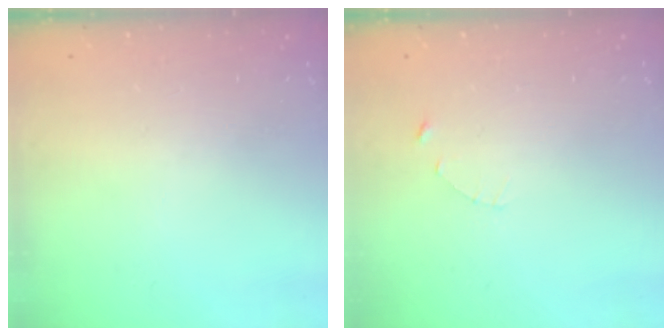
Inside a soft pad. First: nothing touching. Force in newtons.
{"total": 1.0, "press": 1.0, "slide": 0.2}